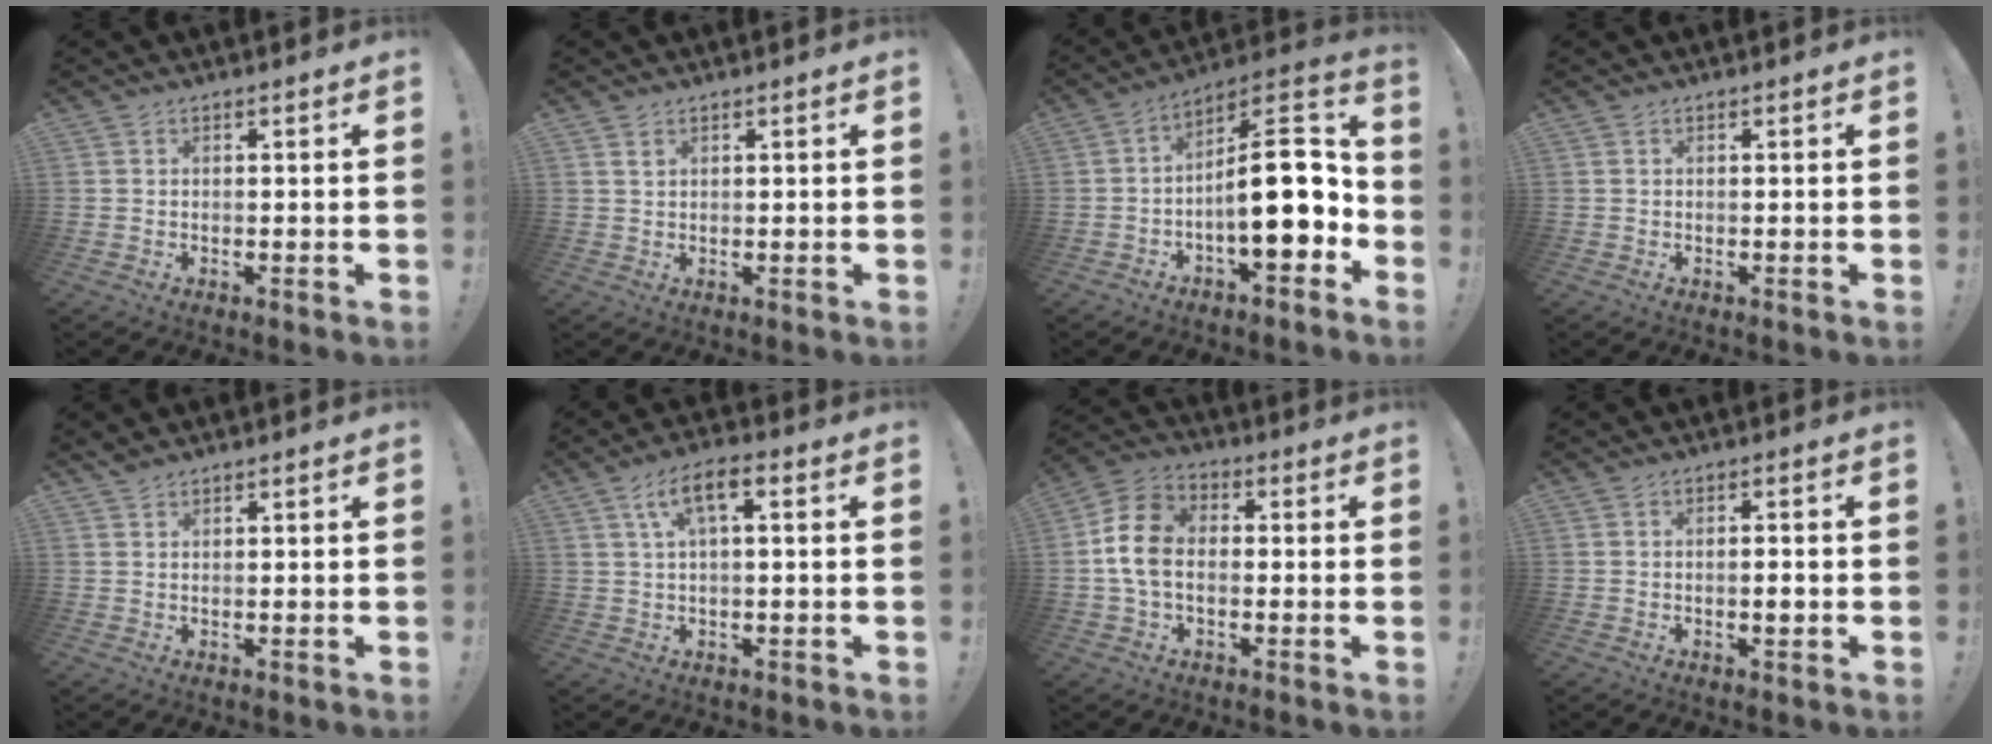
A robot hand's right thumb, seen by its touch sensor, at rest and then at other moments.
{"total": 1.2, "force": [0.8, 0.8, 0.5], "torque": [-0.009, -0.001, 0.014]}
{"total": 18.6, "force": [-2.4, 7.2, 17.0], "torque": [-0.254, 0.017, -0.034]}
{"total": 0.0}
{"total": 1.3, "force": [1.2, 0.4, 0.4], "torque": [-0.004, -0.003, 0.023]}
{"total": 7.6, "force": [1.7, 2.8, 6.9], "torque": [-0.111, 0.004, 0.029]}
{"total": 11.4, "force": [-1.2, 8.0, 8.0], "torque": [-0.147, 0.019, -0.015]}
{"total": 2.2, "force": [-0.8, 0.4, 2.0], "torque": [-0.029, 0.002, -0.014]}